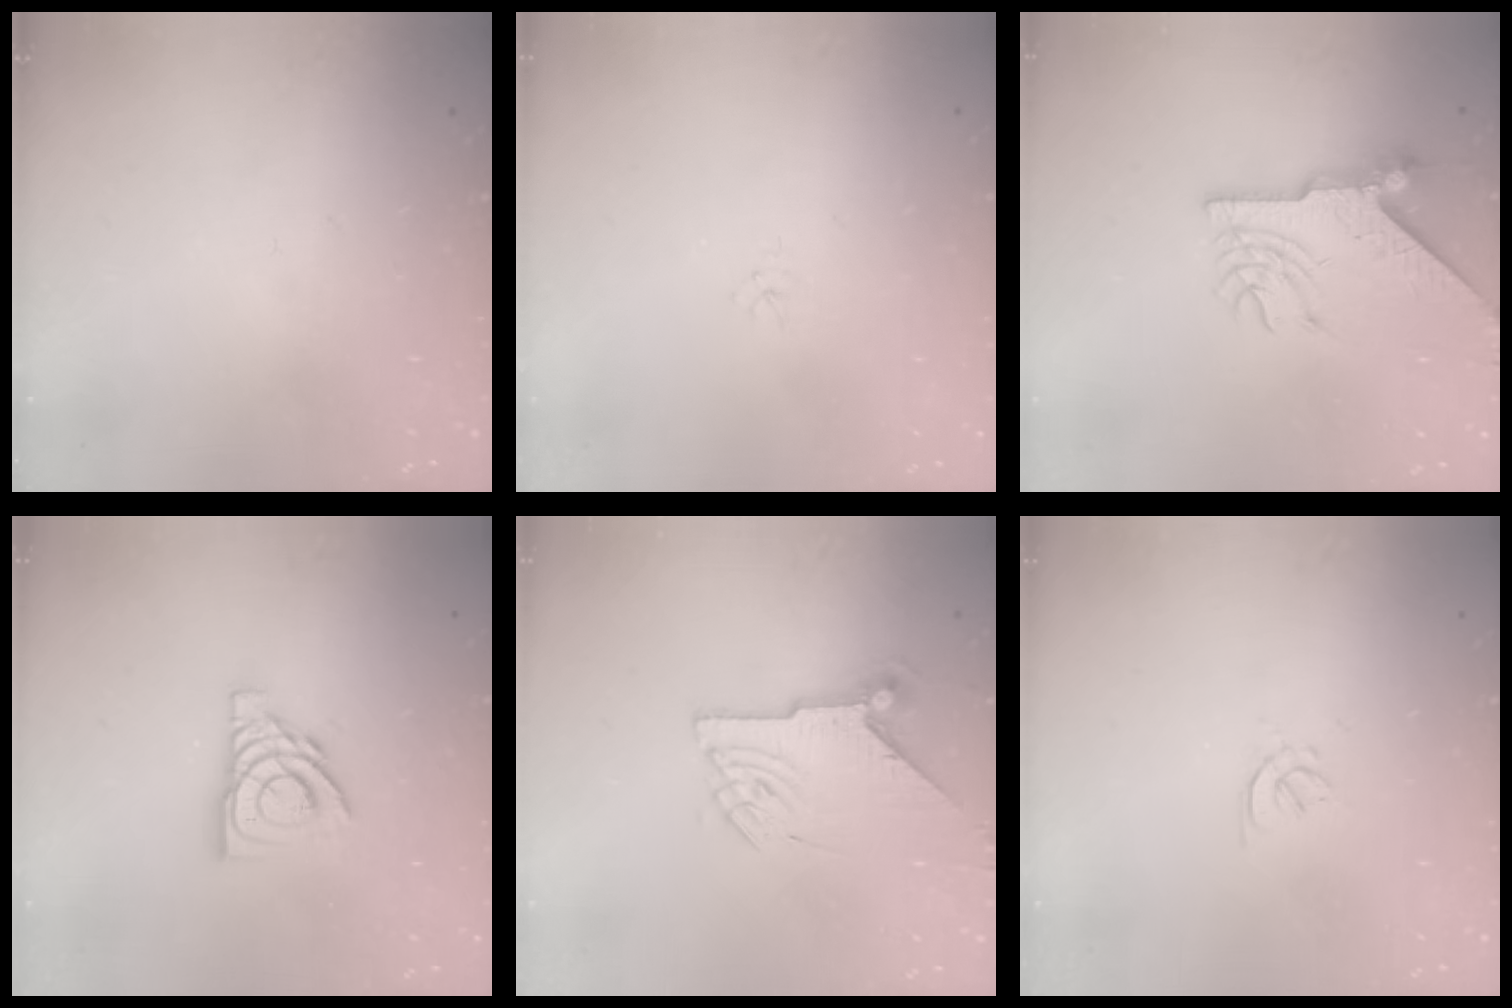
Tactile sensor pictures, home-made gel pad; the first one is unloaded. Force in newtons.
{"total": 1.5, "press": 1.5, "slide": 0.1}
{"total": 8.5, "press": 8.4, "slide": 1.0}
{"total": 12.4, "press": 12.3, "slide": 1.3}
{"total": 8.3, "press": 8.3, "slide": 0.3}
{"total": 1.5, "press": 1.4, "slide": 0.6}